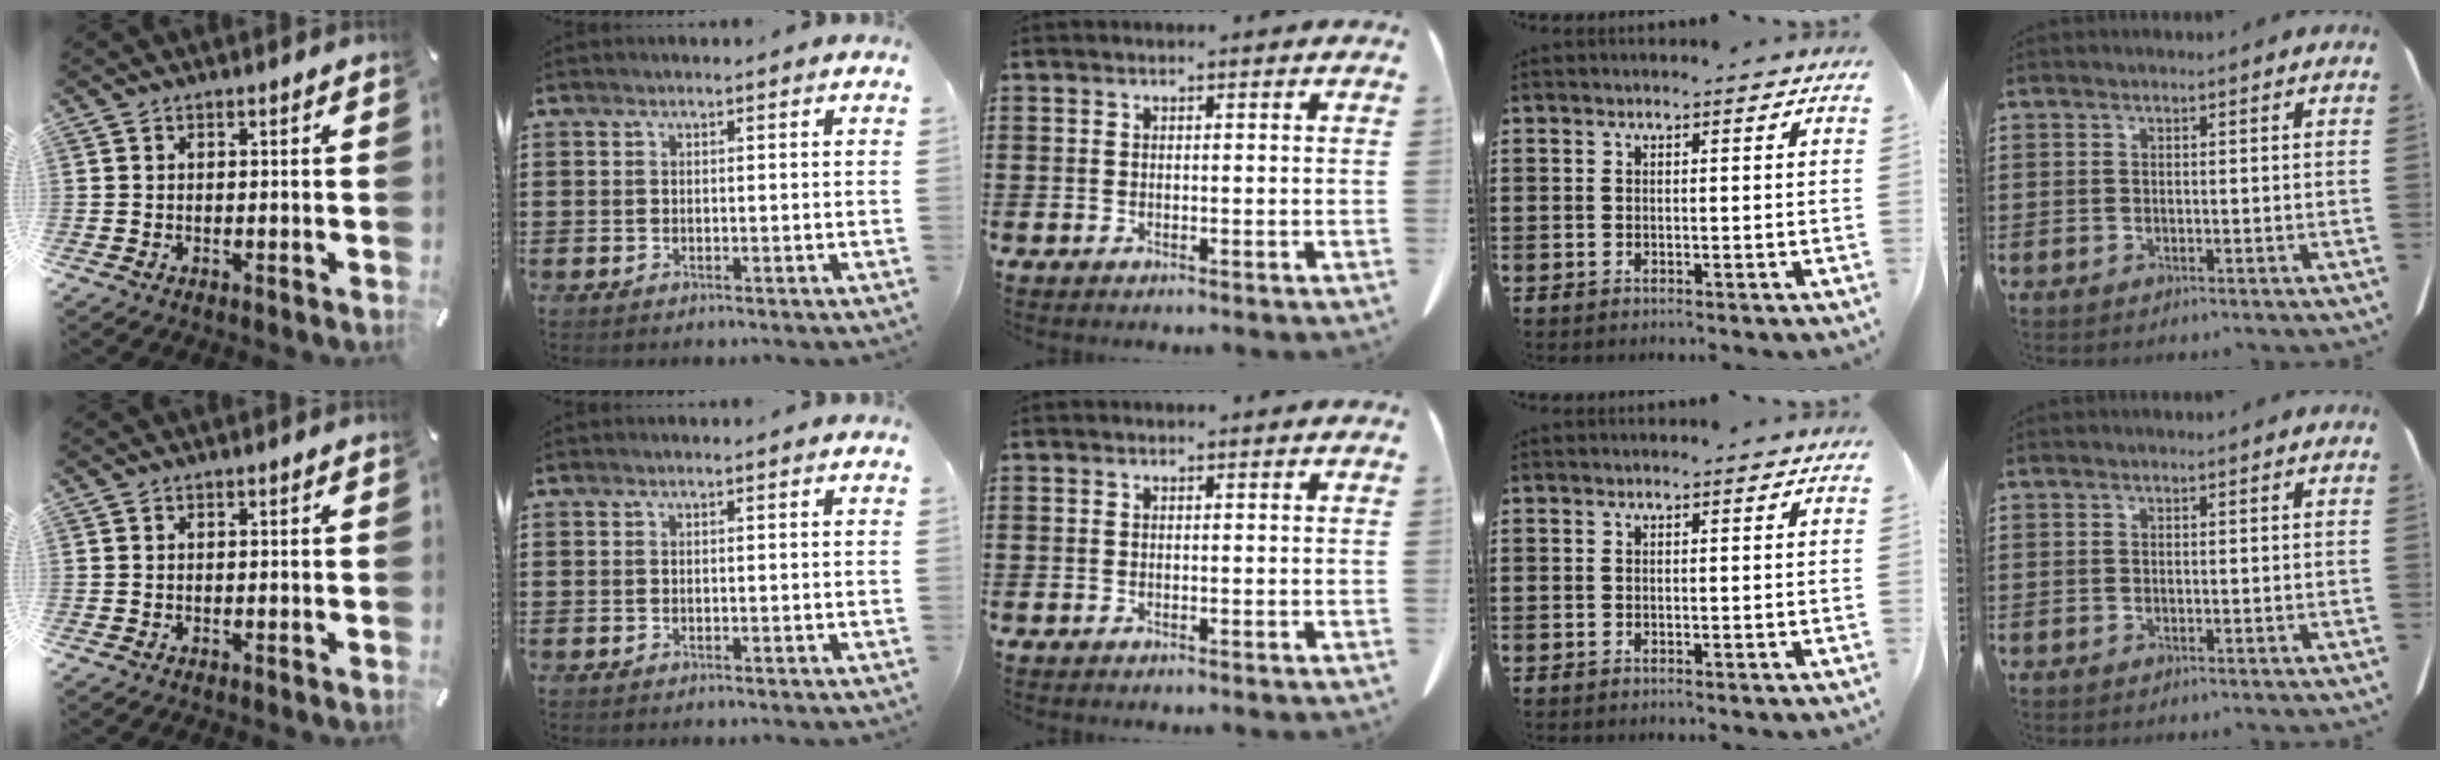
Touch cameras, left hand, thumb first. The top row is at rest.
{}